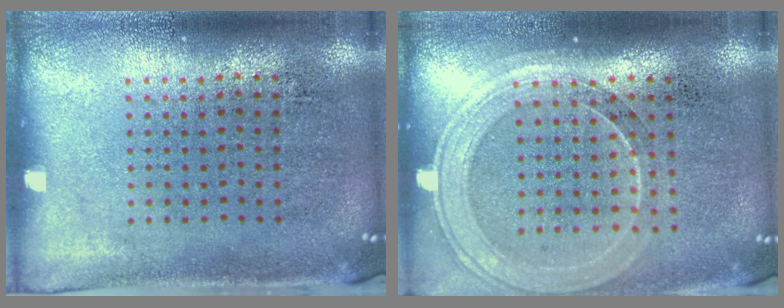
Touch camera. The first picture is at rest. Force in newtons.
{"total": 1.7, "press": 1.5, "slide": 0.7}